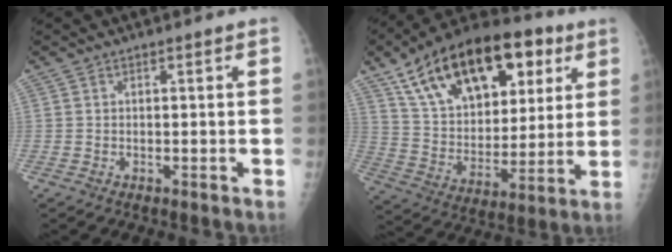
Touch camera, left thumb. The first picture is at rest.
{"total": 26.8, "force": [13.0, 14.8, 18.1], "torque": [-0.264, -0.004, 0.218]}